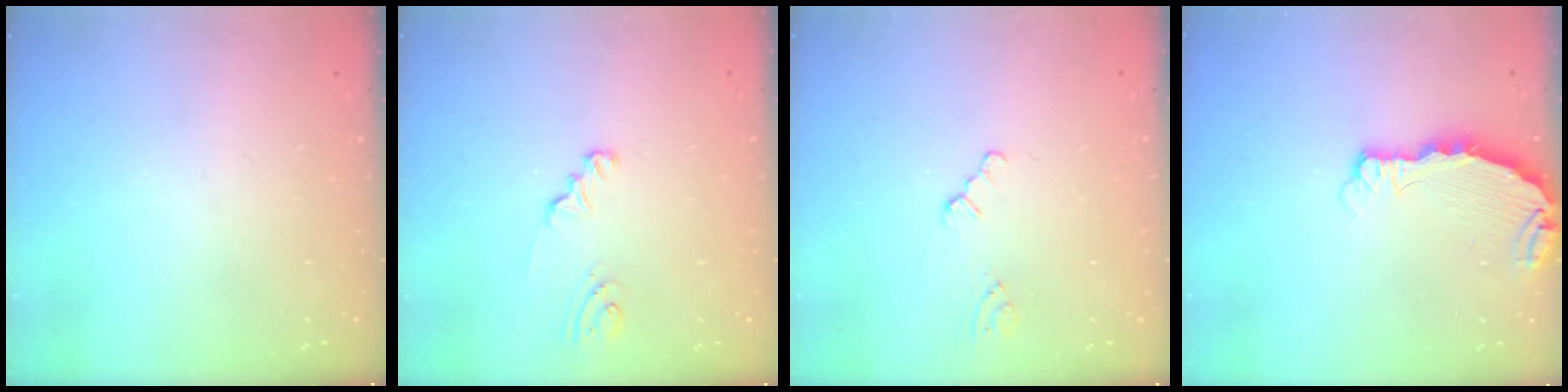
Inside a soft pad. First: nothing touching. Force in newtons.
{"total": 1.9, "press": 1.9, "slide": 0.2}
{"total": 0.0}
{"total": 4.2, "press": 4.2, "slide": 0.1}